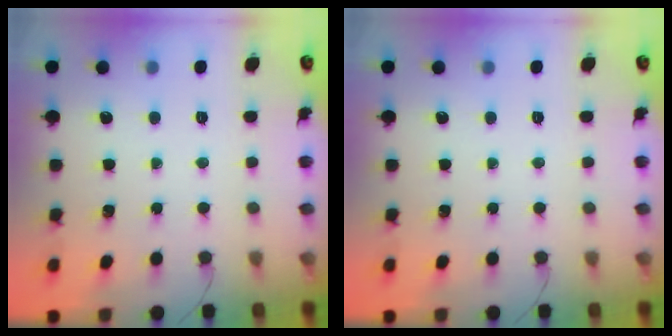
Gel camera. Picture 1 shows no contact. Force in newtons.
{"total": 0.0}